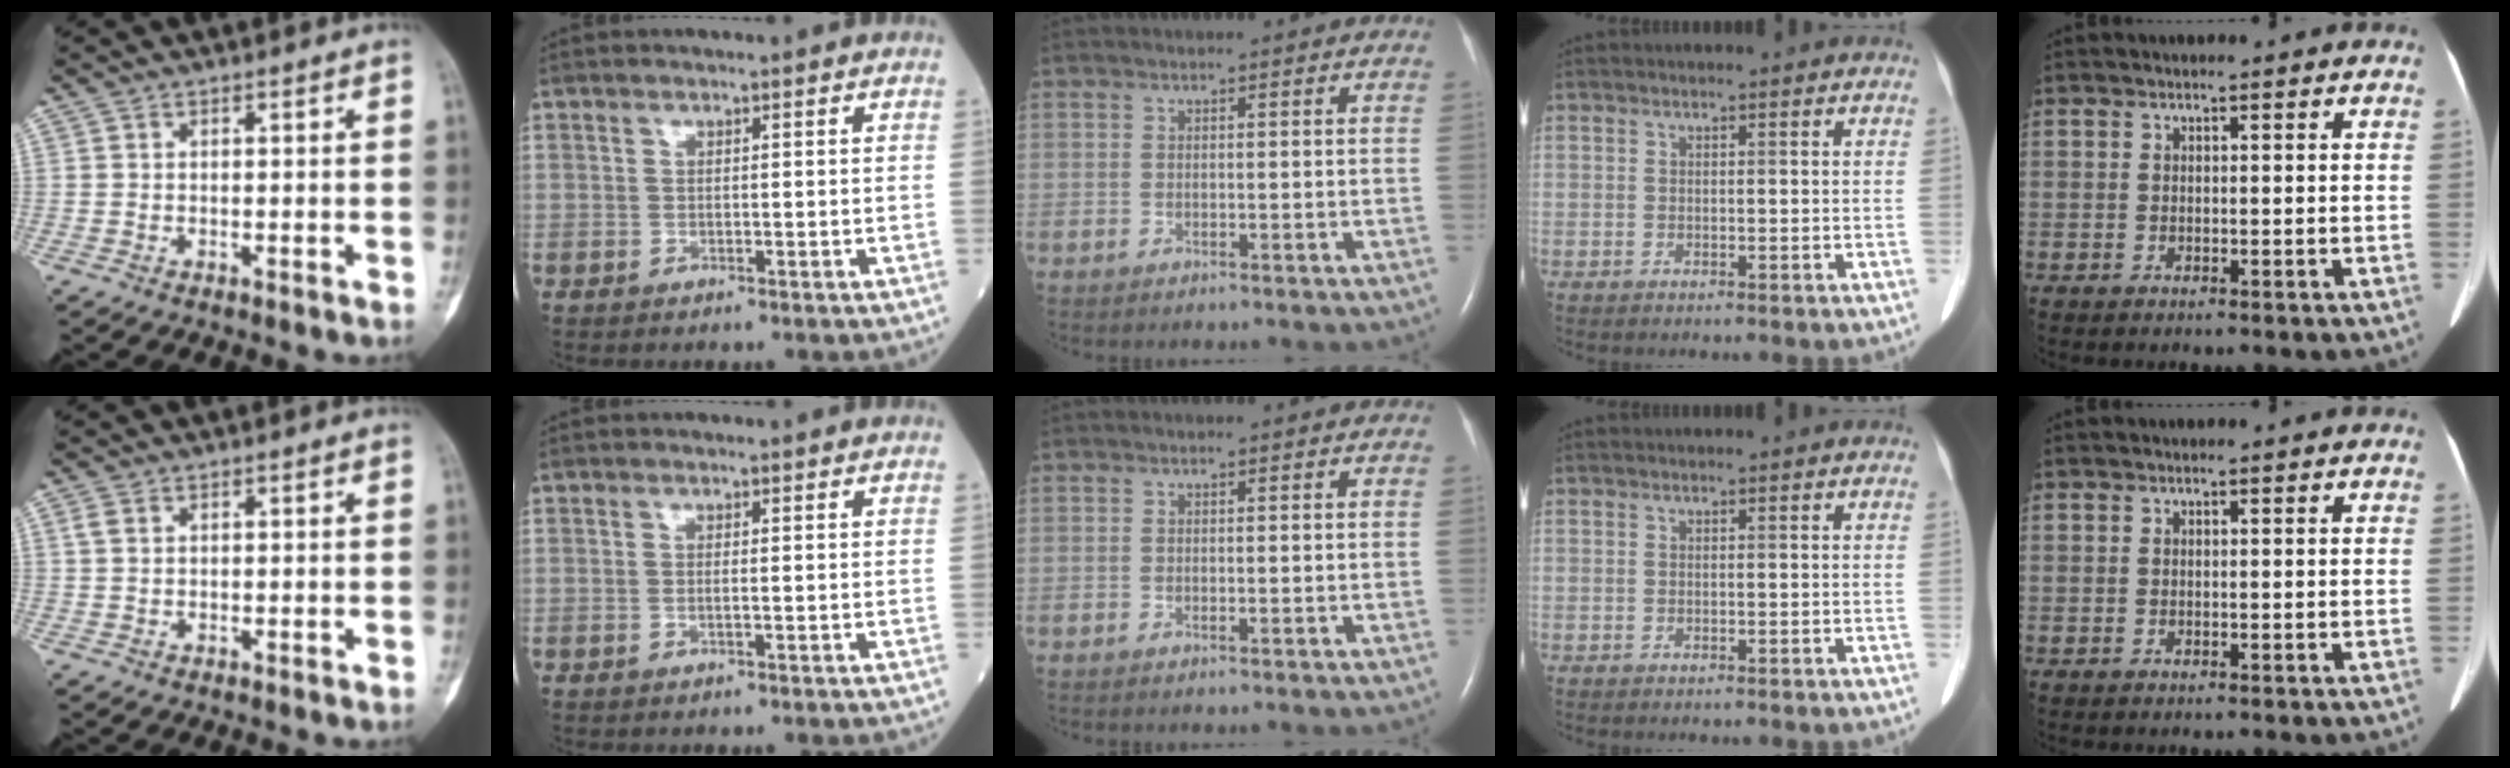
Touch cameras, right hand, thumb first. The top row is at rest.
{"thumb": {"total": 1.4, "force": [0.5, 1.0, 0.9], "torque": [-0.019, 0.004, 0.012]}, "index": {"total": 0.5, "force": [-0.2, -0.1, 0.5], "torque": [-0.011, 0.000, -0.005]}}